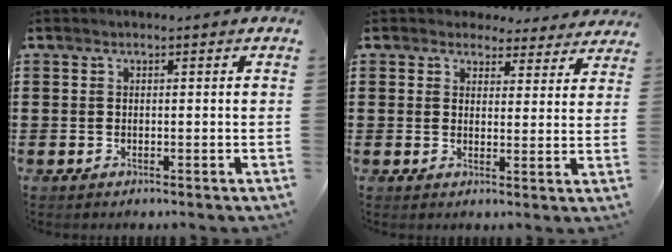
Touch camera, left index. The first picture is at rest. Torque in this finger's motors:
{"motor_torque": [2.14, 0.00, 0.37, 0.02]}